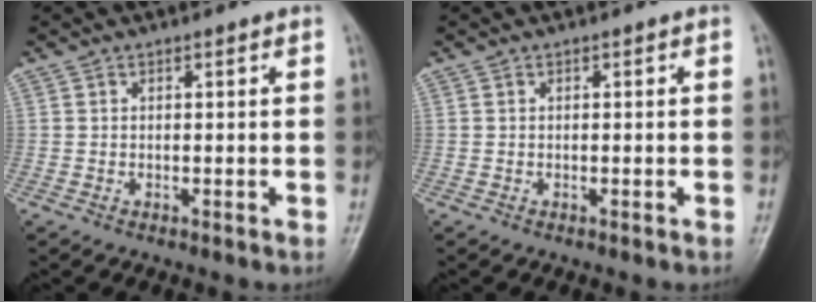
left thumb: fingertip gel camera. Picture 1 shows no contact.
{"total": 0.0}